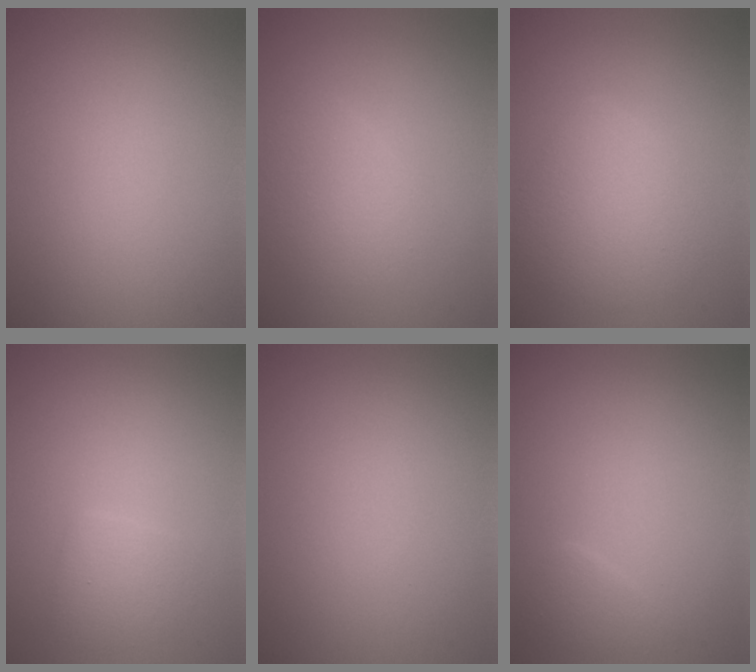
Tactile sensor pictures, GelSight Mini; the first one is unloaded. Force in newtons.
{"total": 2.6, "press": 2.6, "slide": 0.1}
{"total": 3.9, "press": 3.9, "slide": 0.2}
{"total": 1.6, "press": 1.6, "slide": 0.1}
{"total": 0.0}
{"total": 1.3, "press": 1.3, "slide": 0.0}